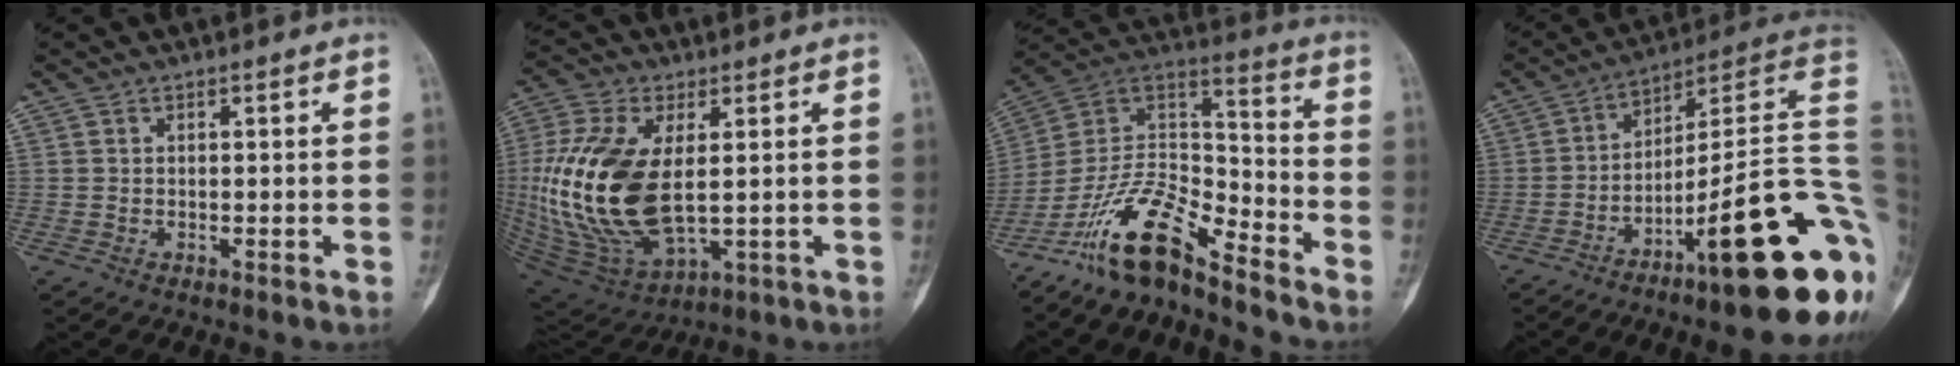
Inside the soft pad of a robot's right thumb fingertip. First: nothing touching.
{"total": 22.3, "force": [0.6, 11.6, 19.0], "torque": [-0.407, -0.021, 0.028]}
{"total": 15.0, "force": [-11.6, 4.3, 8.4], "torque": [-0.147, 0.099, -0.224]}
{"total": 25.4, "force": [-8.8, 4.4, 23.4], "torque": [-0.243, 0.073, -0.127]}